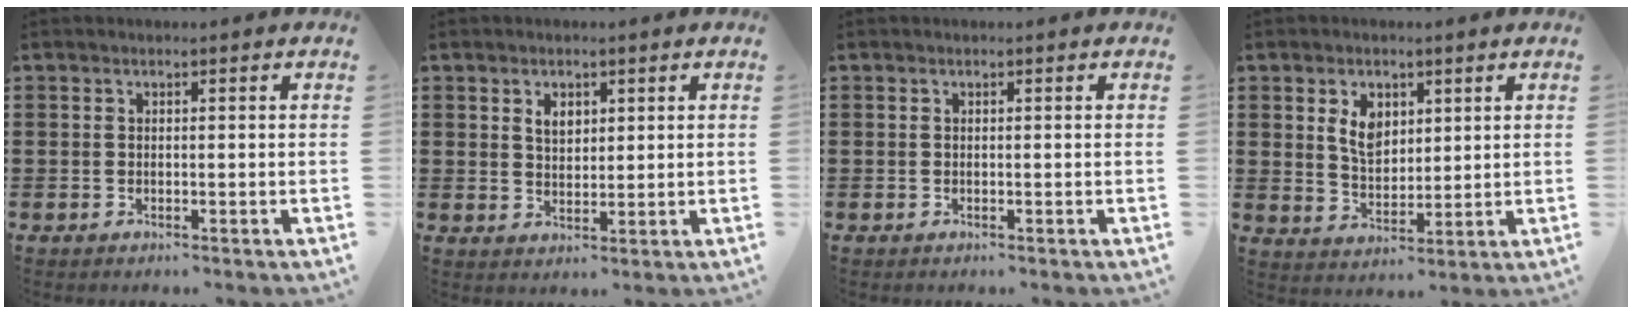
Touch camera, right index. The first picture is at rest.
{"total": 2.7, "force": [1.4, 1.8, 1.5], "torque": [-0.035, 0.007, 0.026]}
{"total": 0.0}
{"total": 5.4, "force": [2.1, 3.7, 3.3], "torque": [-0.070, 0.009, 0.035]}